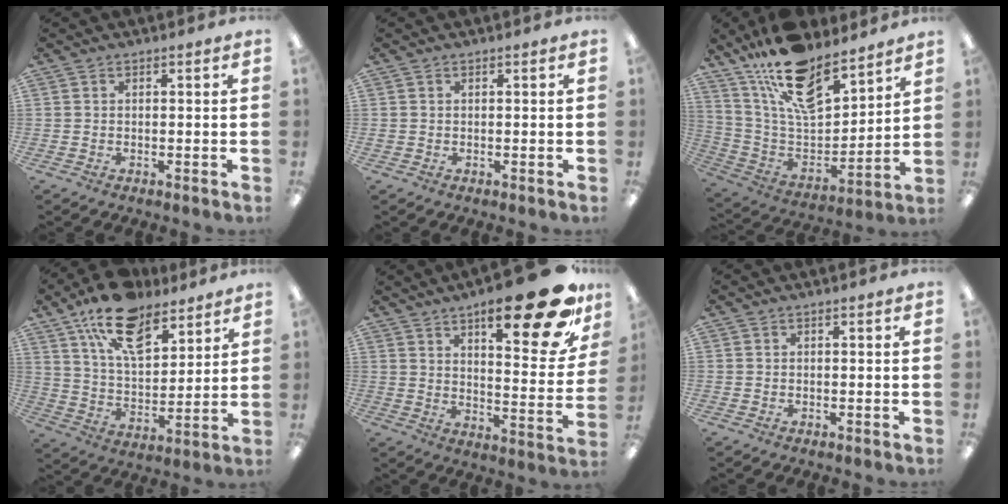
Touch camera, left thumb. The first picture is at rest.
{"total": 0.6, "force": [0.3, 0.5, 0.2], "torque": [-0.004, 0.004, 0.004]}
{"total": 19.6, "force": [14.9, 8.0, 10.0], "torque": [-0.182, -0.094, 0.265]}
{"total": 17.0, "force": [11.8, 8.1, 9.3], "torque": [-0.162, -0.054, 0.212]}
{"total": 23.2, "force": [14.4, 6.9, 16.8], "torque": [-0.223, -0.094, 0.223]}
{"total": 0.0}